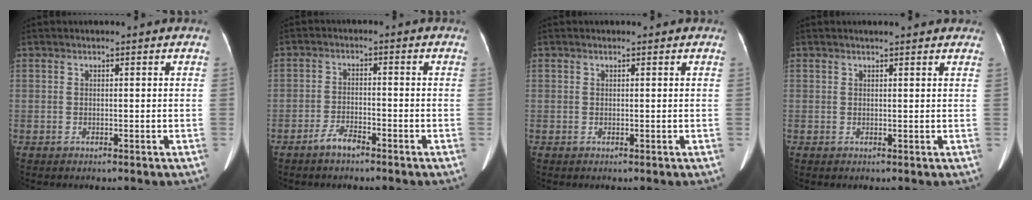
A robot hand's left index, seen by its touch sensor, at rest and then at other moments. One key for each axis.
{"total": 3.2, "fx": -2.6, "fy": 0.8, "fz": 1.7, "tx": -0.036, "ty": 0.000, "tz": -0.049}
{"total": 0.0}
{"total": 4.6, "fx": 3.9, "fy": 1.0, "fz": 2.3, "tx": -0.023, "ty": 0.021, "tz": 0.040}